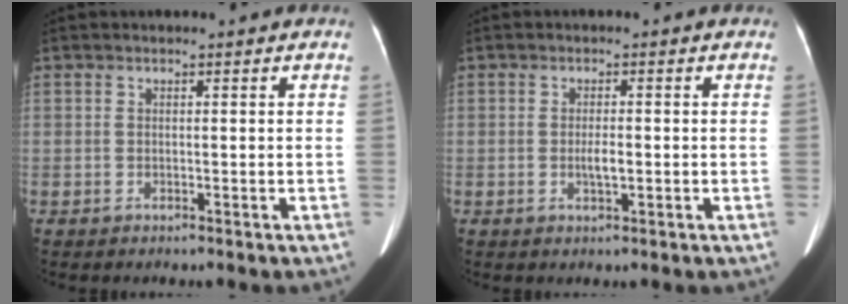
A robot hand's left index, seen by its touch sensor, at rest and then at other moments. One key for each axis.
{"total": 2.0, "fx": -0.4, "fy": 0.4, "fz": 1.9, "tx": -0.039, "ty": 0.000, "tz": -0.008}